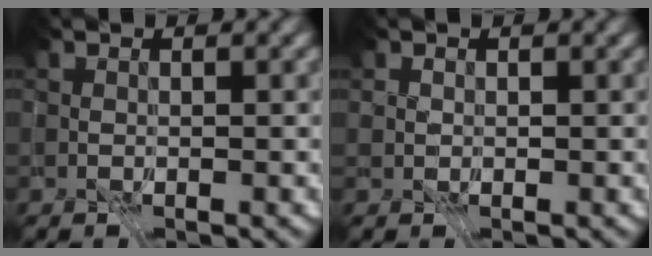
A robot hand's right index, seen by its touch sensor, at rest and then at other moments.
{"total": 3.0, "force": [1.5, 2.2, 1.4], "torque": [-0.022, 0.008, 0.013]}